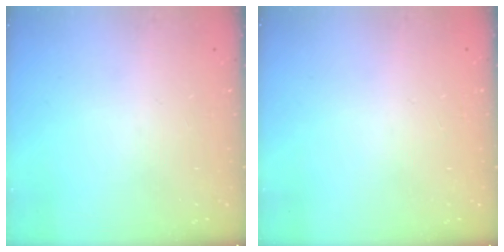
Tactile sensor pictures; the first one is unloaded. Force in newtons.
{"total": 2.5, "press": 2.5, "slide": 0.2}